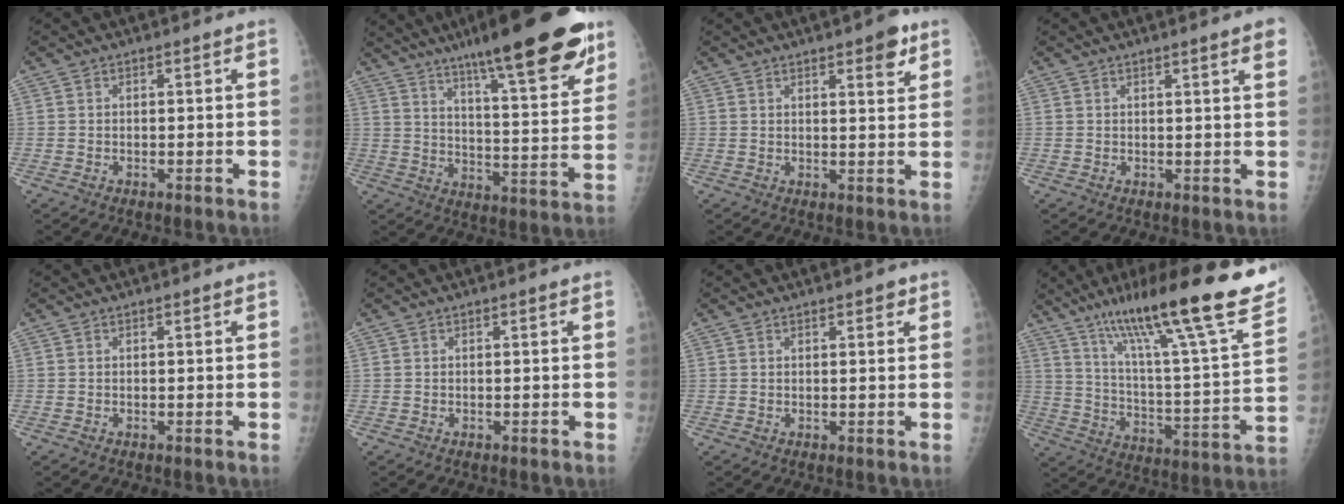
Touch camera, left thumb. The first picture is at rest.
{"total": 24.3, "force": [16.1, 4.2, 17.7], "torque": [-0.241, -0.053, 0.241]}
{"total": 5.2, "force": [3.2, 1.5, 3.8], "torque": [-0.040, -0.016, 0.039]}
{"total": 3.2, "force": [2.1, -0.1, 2.4], "torque": [-0.029, -0.005, 0.027]}
{"total": 0.0}
{"total": 0.0}
{"total": 1.8, "force": [1.2, 0.7, 1.1], "torque": [-0.007, -0.004, 0.014]}
{"total": 29.5, "force": [20.0, 3.5, 21.5], "torque": [-0.319, -0.067, 0.309]}